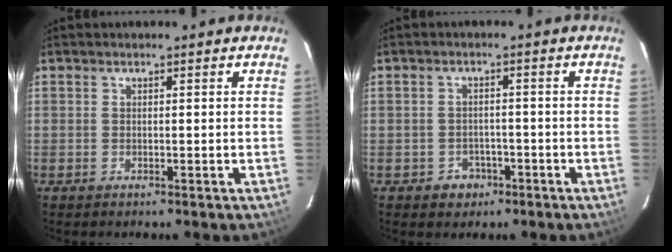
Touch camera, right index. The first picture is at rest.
{"total": 3.8, "force": [-2.0, 3.2, 0.7], "torque": [-0.025, 0.010, -0.020]}